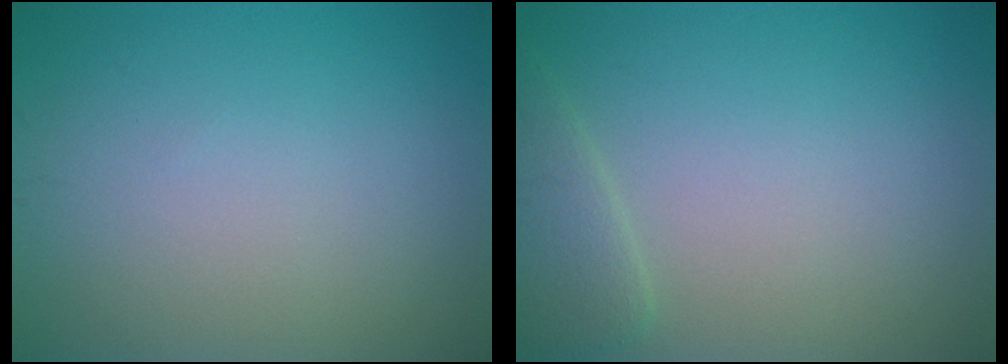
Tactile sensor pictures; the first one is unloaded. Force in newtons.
{"total": 2.4, "press": 2.4, "slide": 0.0}